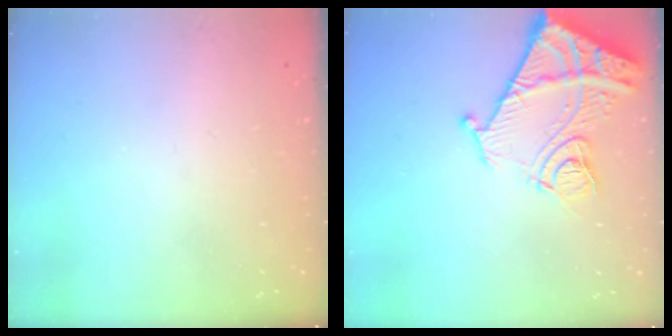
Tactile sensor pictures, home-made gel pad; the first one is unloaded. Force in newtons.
{"total": 17.2, "press": 17.1, "slide": 2.0}